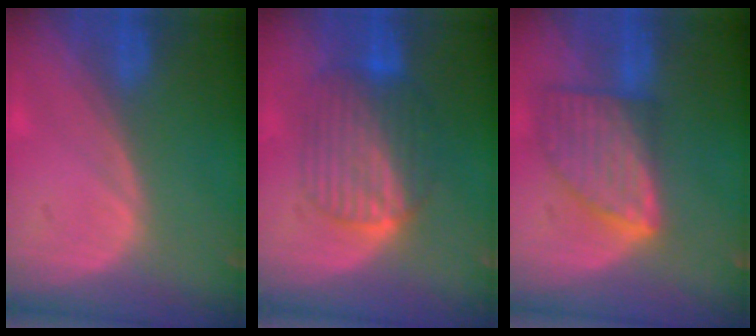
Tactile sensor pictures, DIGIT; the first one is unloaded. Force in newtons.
{"total": 7.7, "press": 7.7, "slide": 0.2}
{"total": 8.3, "press": 7.5, "slide": 3.6}